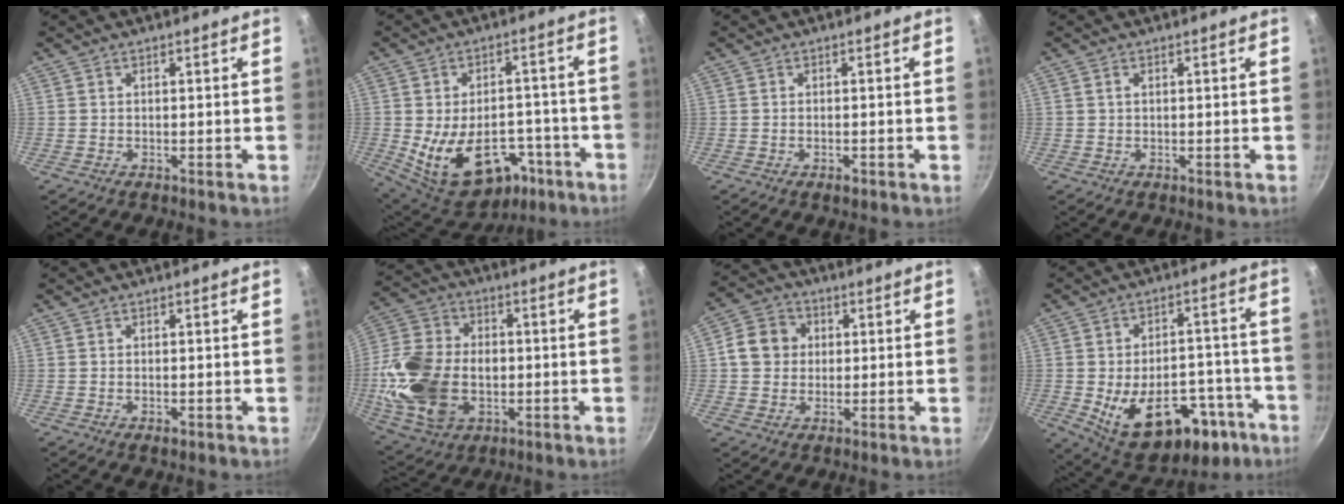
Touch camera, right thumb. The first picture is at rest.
{"total": 19.7, "force": [-6.6, 12.8, 13.4], "torque": [-0.179, 0.025, -0.072]}
{"total": 1.4, "force": [-0.7, 0.6, 1.0], "torque": [-0.022, 0.001, -0.012]}
{"total": 0.9, "force": [0.3, 0.6, 0.6], "torque": [-0.011, 0.003, 0.005]}
{"total": 1.2, "force": [-0.5, 0.6, 0.9], "torque": [-0.018, 0.000, -0.007]}
{"total": 19.3, "force": [-2.3, 13.7, 13.5], "torque": [-0.257, 0.019, -0.036]}
{"total": 8.0, "force": [1.2, 7.0, 3.6], "torque": [-0.035, 0.013, 0.007]}
{"total": 23.4, "force": [-10.0, 13.9, 16.0], "torque": [-0.186, 0.039, -0.118]}